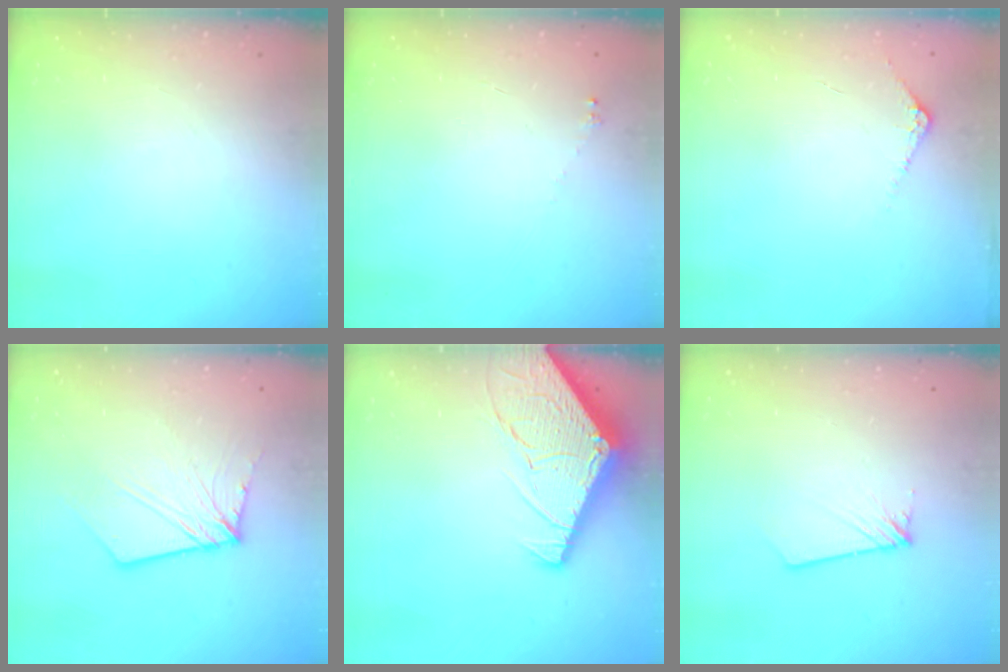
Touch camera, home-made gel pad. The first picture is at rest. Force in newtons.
{"total": 1.7, "press": 1.6, "slide": 0.2}
{"total": 6.0, "press": 5.9, "slide": 0.7}
{"total": 8.6, "press": 8.5, "slide": 1.0}
{"total": 15.4, "press": 15.3, "slide": 1.6}
{"total": 1.8, "press": 1.8, "slide": 0.1}